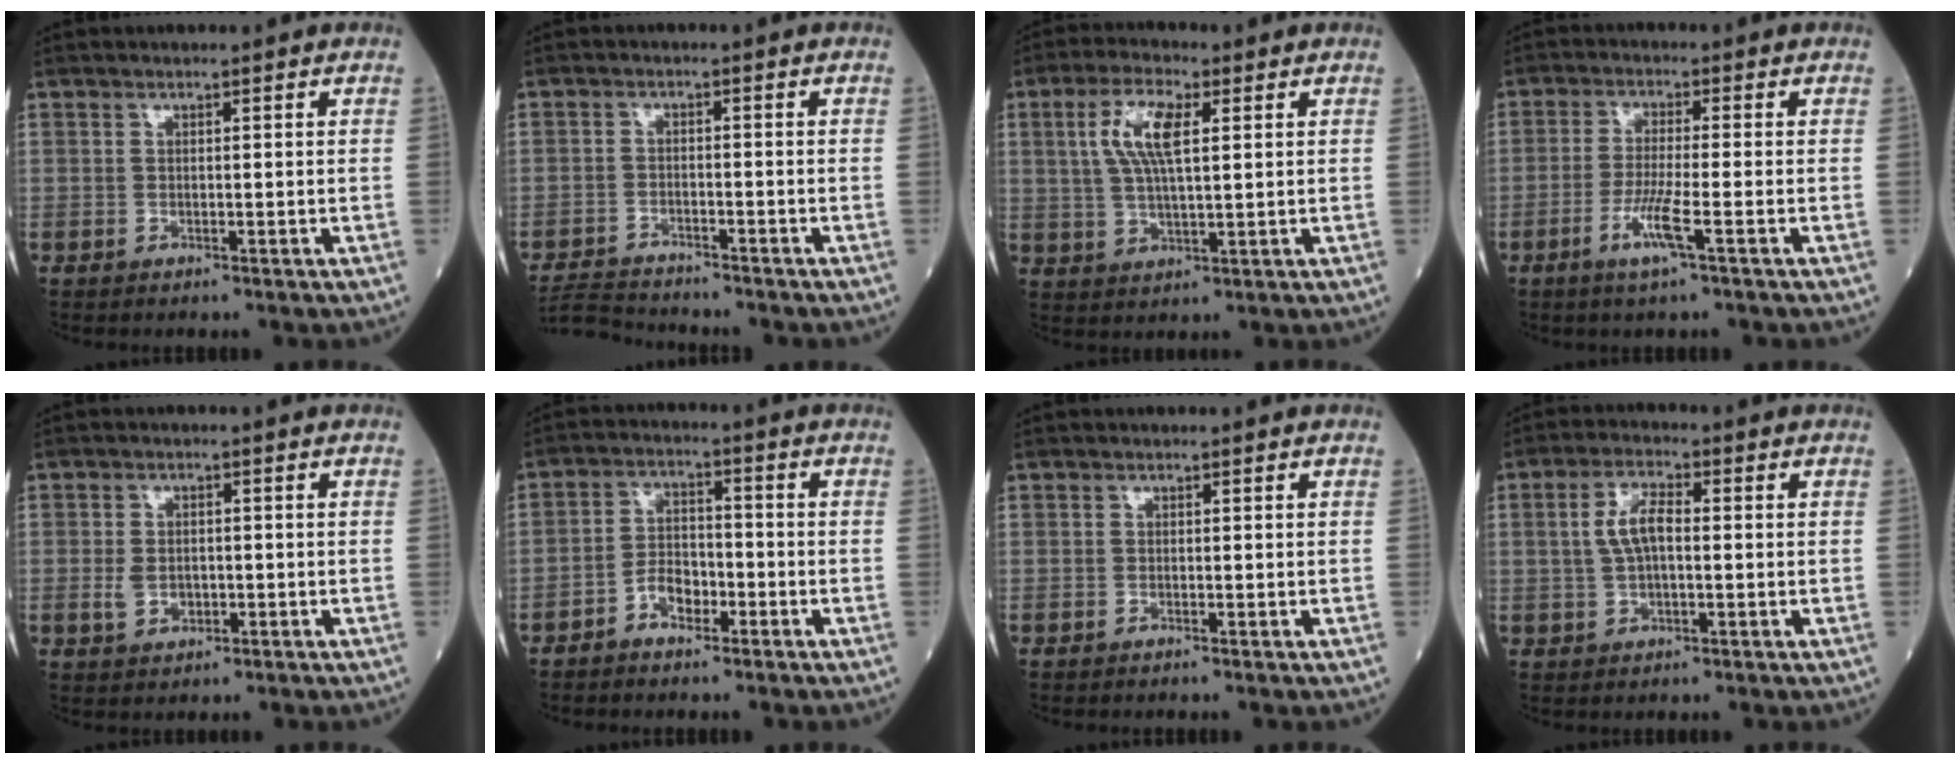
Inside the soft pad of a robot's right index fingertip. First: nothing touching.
{"total": 5.8, "force": [-5.8, 0.4, 0.2], "torque": [-0.005, -0.015, -0.106]}
{"total": 7.9, "force": [2.3, 2.1, 7.2], "torque": [-0.153, 0.009, 0.045]}
{"total": 5.3, "force": [-2.4, -0.3, 4.6], "torque": [-0.091, -0.011, -0.051]}
{"total": 3.2, "force": [-0.8, 2.2, 2.2], "torque": [-0.044, 0.001, -0.008]}
{"total": 4.6, "force": [-2.8, 2.6, 2.7], "torque": [-0.049, 0.013, -0.055]}
{"total": 0.0}
{"total": 5.3, "force": [0.4, 2.0, 4.8], "torque": [-0.105, 0.011, 0.006]}